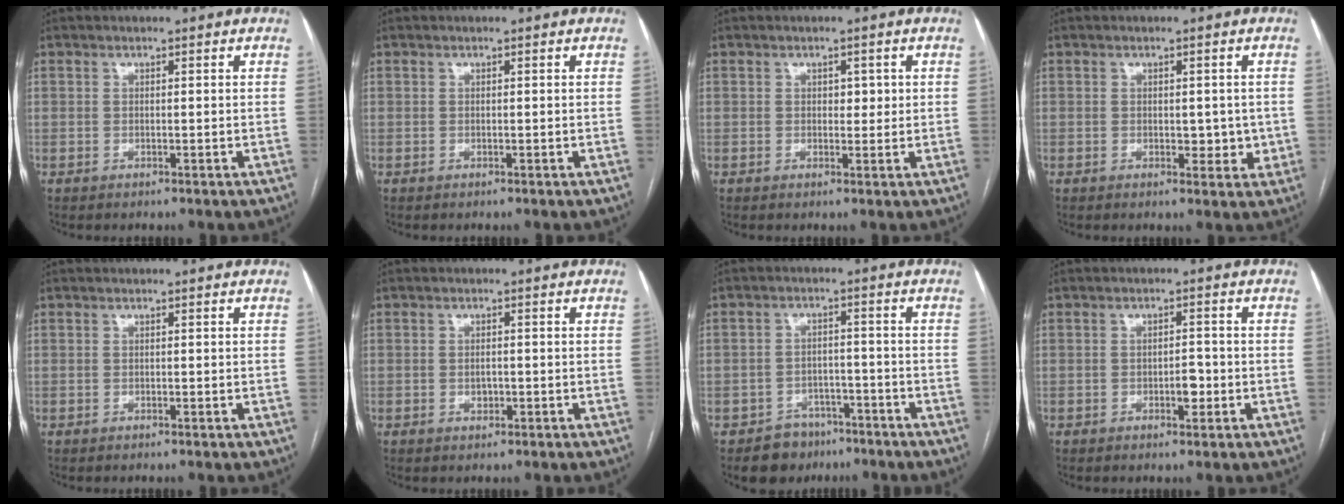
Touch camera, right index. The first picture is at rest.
{"total": 0.0}
{"total": 1.7, "force": [0.4, 1.2, 1.1], "torque": [-0.009, 0.001, 0.005]}
{"total": 3.8, "force": [-0.2, 2.1, 3.1], "torque": [-0.035, 0.002, 0.003]}
{"total": 0.0}
{"total": 1.4, "force": [-0.4, 0.9, 1.1], "torque": [-0.019, 0.001, -0.003]}
{"total": 5.5, "force": [-3.9, 3.9, 0.2], "torque": [0.007, 0.013, -0.056]}
{"total": 2.6, "force": [-0.9, 1.0, 2.2], "torque": [-0.034, 0.002, -0.010]}